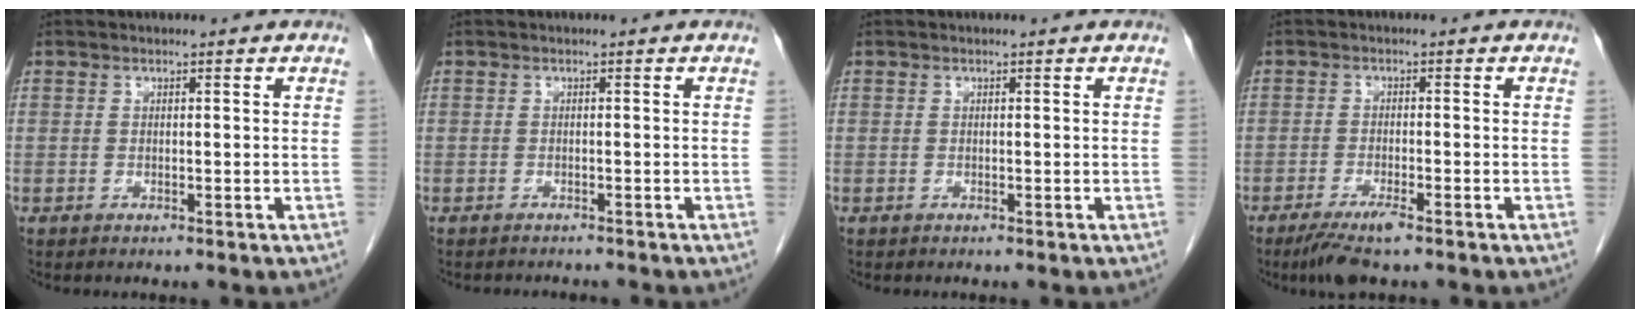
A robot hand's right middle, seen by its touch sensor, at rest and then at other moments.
{"total": 2.9, "force": [-2.7, 0.6, 0.7], "torque": [-0.007, -0.003, -0.032]}
{"total": 0.0}
{"total": 4.7, "force": [-3.2, 0.5, 3.5], "torque": [-0.067, -0.012, -0.056]}